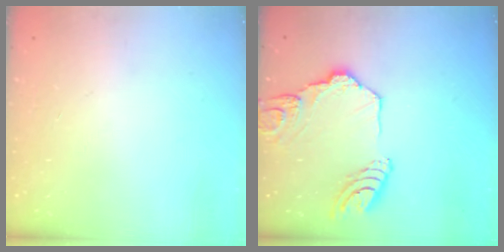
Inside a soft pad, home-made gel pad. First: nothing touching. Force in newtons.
{"total": 15.8, "press": 15.7, "slide": 1.8}